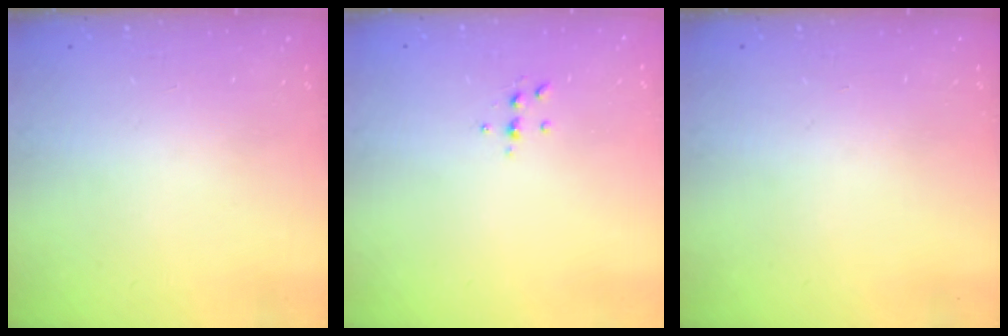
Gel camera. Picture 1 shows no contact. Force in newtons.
{"total": 3.9, "press": 3.9, "slide": 0.6}
{"total": 0.0}